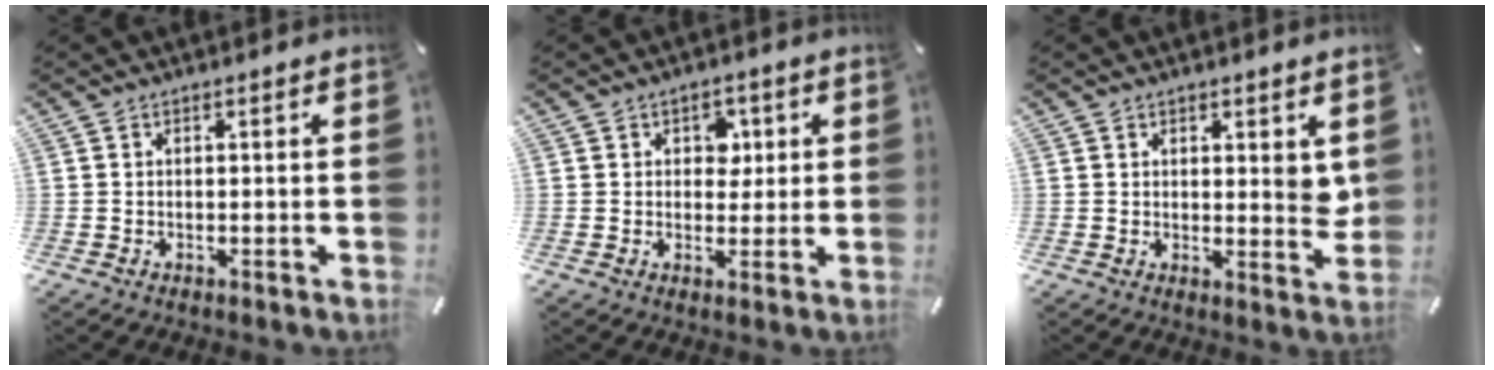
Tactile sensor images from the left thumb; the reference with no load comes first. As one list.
[{"total": 4.5, "force": [1.1, 3.7, 2.4], "torque": [-0.017, -0.007, 0.007]}, {"total": 4.2, "force": [2.1, 2.1, 2.9], "torque": [-0.027, -0.015, 0.032]}]